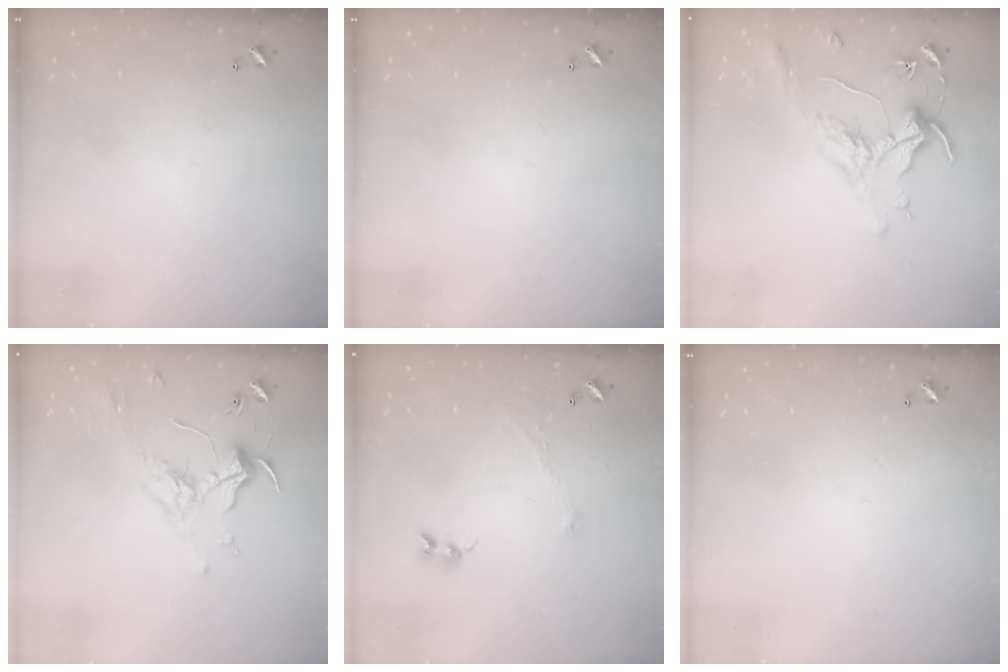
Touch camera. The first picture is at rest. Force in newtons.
{"total": 0.0}
{"total": 1.6, "press": 1.4, "slide": 0.7}
{"total": 1.8, "press": 1.6, "slide": 0.8}
{"total": 1.2, "press": 1.2, "slide": 0.1}
{"total": 0.0}